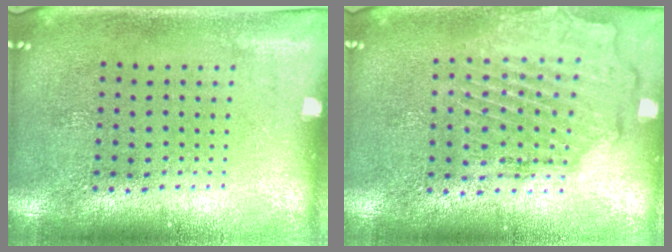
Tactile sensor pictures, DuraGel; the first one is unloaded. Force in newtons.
{"total": 1.9, "press": 1.7, "slide": 0.7}